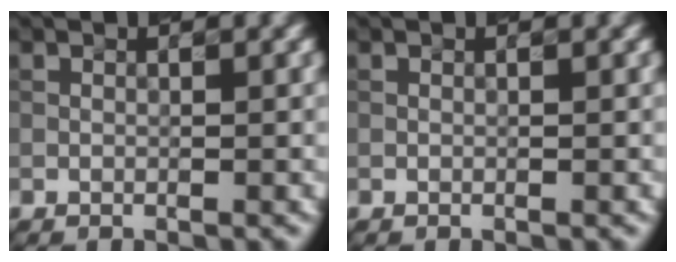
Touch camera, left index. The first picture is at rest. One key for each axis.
{"total": 0.0}